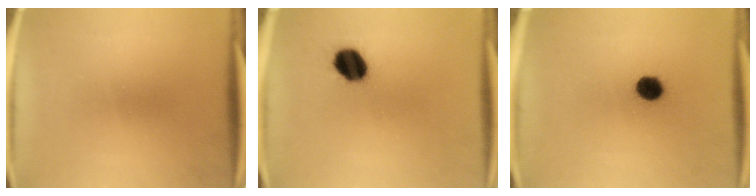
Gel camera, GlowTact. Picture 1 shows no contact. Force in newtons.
{"total": 8.5}
{"total": 5.3}